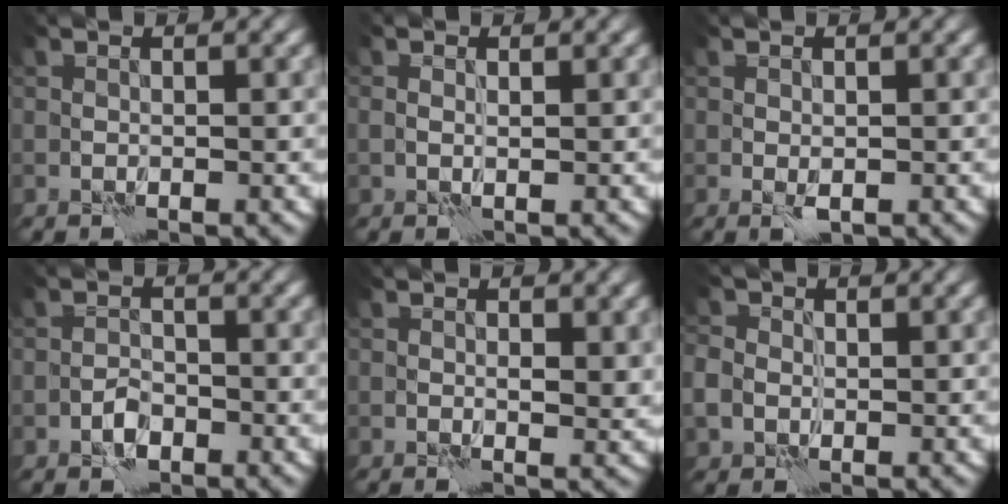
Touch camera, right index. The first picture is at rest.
{"total": 0.8, "force": [0.5, 0.3, 0.5], "torque": [-0.009, -0.002, 0.007]}
{"total": 1.0, "force": [-0.1, 0.5, 0.8], "torque": [-0.015, -0.006, 0.000]}
{"total": 1.5, "force": [-0.9, 0.9, 0.8], "torque": [-0.009, 0.005, -0.018]}
{"total": 1.8, "force": [0.4, 0.8, 1.5], "torque": [-0.019, -0.007, 0.007]}
{"total": 3.6, "force": [0.2, 3.1, 1.8], "torque": [-0.038, 0.004, -0.007]}